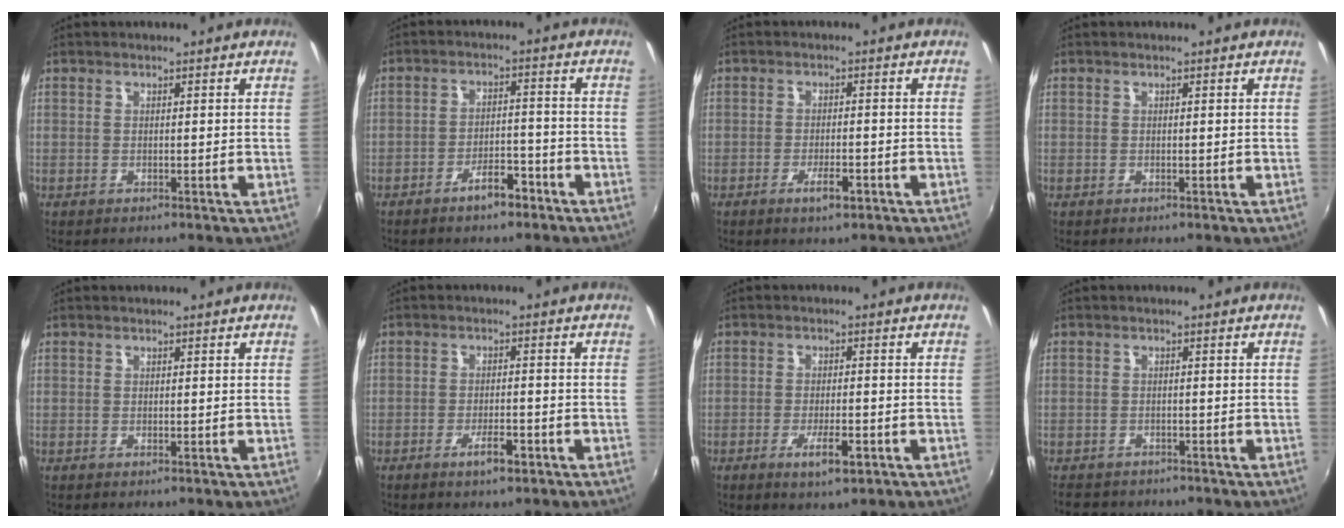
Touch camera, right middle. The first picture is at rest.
{"total": 5.2, "force": [-3.9, 1.9, 2.9], "torque": [-0.056, 0.005, -0.053]}
{"total": 3.6, "force": [-2.1, 1.0, 2.7], "torque": [-0.055, -0.007, -0.036]}
{"total": 0.0}
{"total": 0.0}
{"total": 3.8, "force": [-2.4, 1.1, 2.8], "torque": [-0.057, -0.005, -0.038]}
{"total": 5.2, "force": [-2.6, 1.4, 4.3], "torque": [-0.087, -0.013, -0.041]}
{"total": 4.7, "force": [-3.9, 2.5, 1.2], "torque": [-0.035, -0.008, -0.064]}